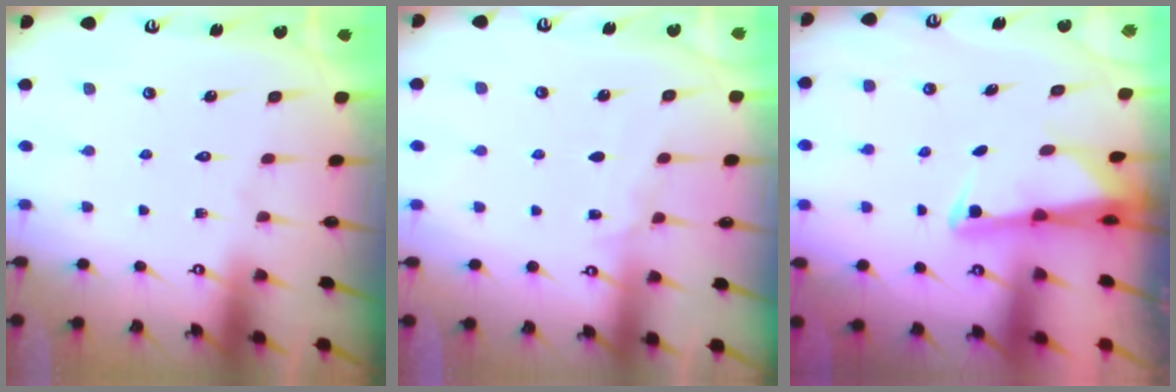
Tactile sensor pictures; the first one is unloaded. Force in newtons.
{"total": 4.9, "press": 4.8, "slide": 0.6}
{"total": 2.6, "press": 2.6, "slide": 0.5}